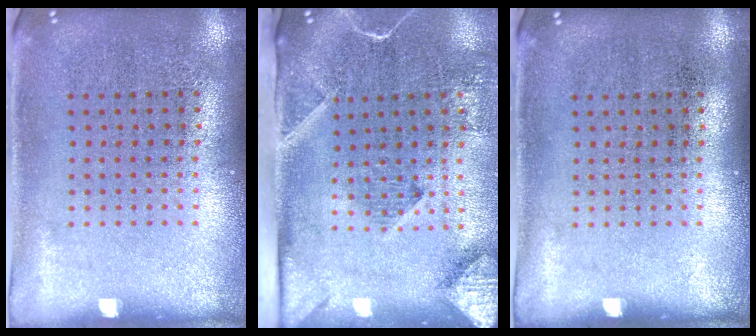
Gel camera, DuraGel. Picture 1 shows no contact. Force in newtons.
{"total": 2.9, "press": 2.1, "slide": 2.0}
{"total": 0.0}